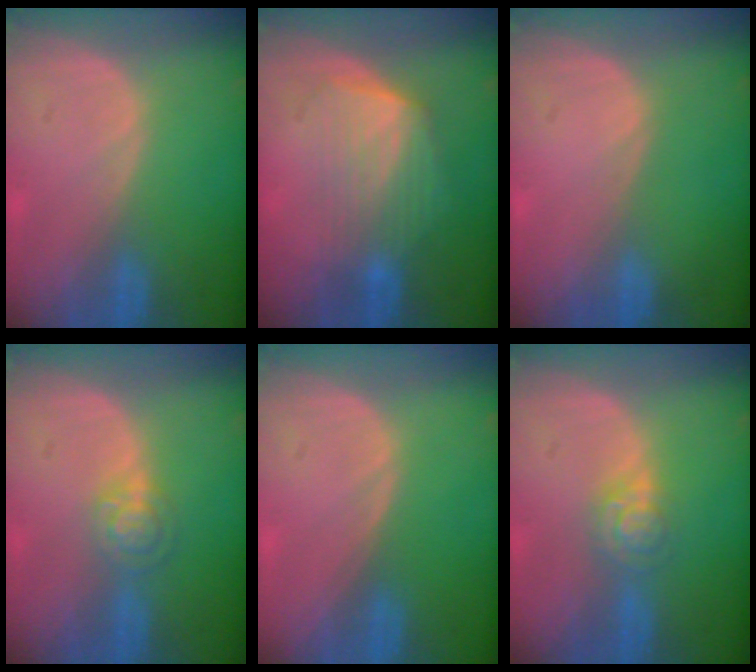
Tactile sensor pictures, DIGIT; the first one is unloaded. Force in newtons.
{"total": 6.5, "press": 6.1, "slide": 2.1}
{"total": 0.0}
{"total": 4.0, "press": 3.6, "slide": 1.6}
{"total": 0.0}
{"total": 4.6, "press": 3.9, "slide": 2.6}